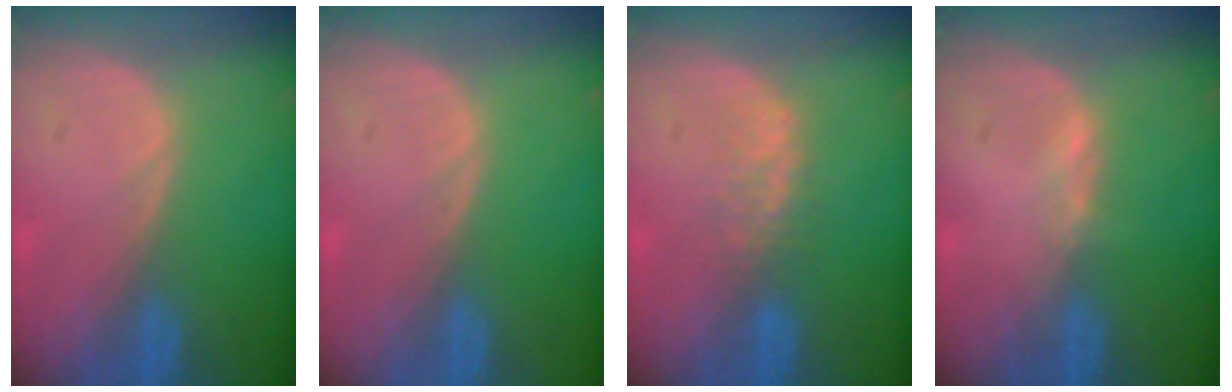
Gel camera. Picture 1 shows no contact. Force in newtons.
{"total": 0.0}
{"total": 2.7, "press": 2.7, "slide": 0.6}
{"total": 0.7, "press": 0.7, "slide": 0.2}